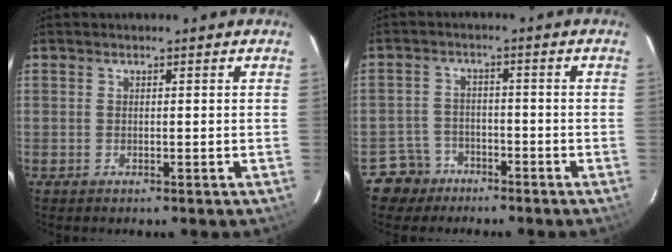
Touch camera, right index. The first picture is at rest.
{"total": 5.4, "force": [-3.6, 4.0, -0.3], "torque": [-0.010, 0.022, -0.067]}